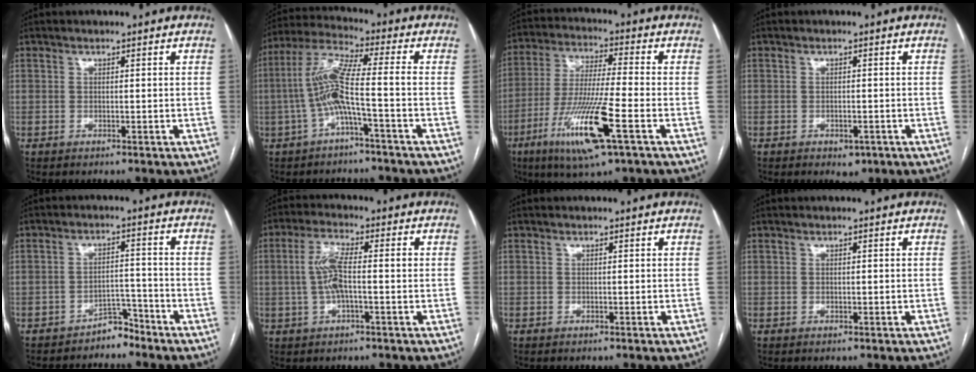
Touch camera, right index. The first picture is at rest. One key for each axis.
{"total": 8.5, "fx": -2.0, "fy": 0.2, "fz": 8.2, "tx": -0.176, "ty": 0.026, "tz": -0.043}
{"total": 14.2, "fx": -5.9, "fy": 0.4, "fz": 12.9, "tx": -0.263, "ty": -0.024, "tz": -0.107}
{"total": 2.1, "fx": -1.1, "fy": 1.3, "fz": 1.1, "tx": -0.011, "ty": 0.001, "tz": -0.005}
{"total": 3.4, "fx": -3.2, "fy": 1.2, "fz": 0.4, "tx": 0.003, "ty": 0.003, "tz": -0.051}
{"total": 6.1, "fx": 0.1, "fy": 1.3, "fz": 6.0, "tx": -0.129, "ty": 0.017, "tz": 0.000}
{"total": 0.0}
{"total": 0.0}